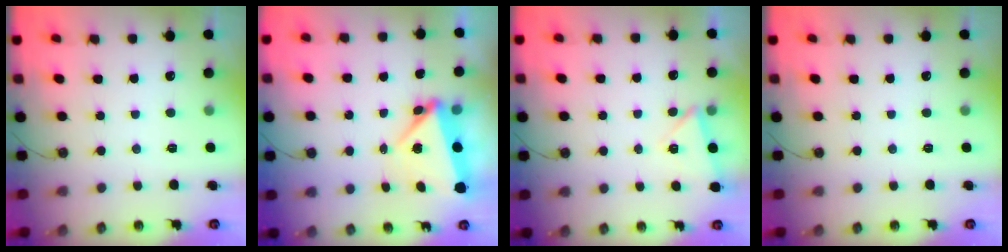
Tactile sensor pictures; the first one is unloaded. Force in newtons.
{"total": 6.1, "press": 4.6, "slide": 4.1}
{"total": 4.9, "press": 4.2, "slide": 2.4}
{"total": 0.0}